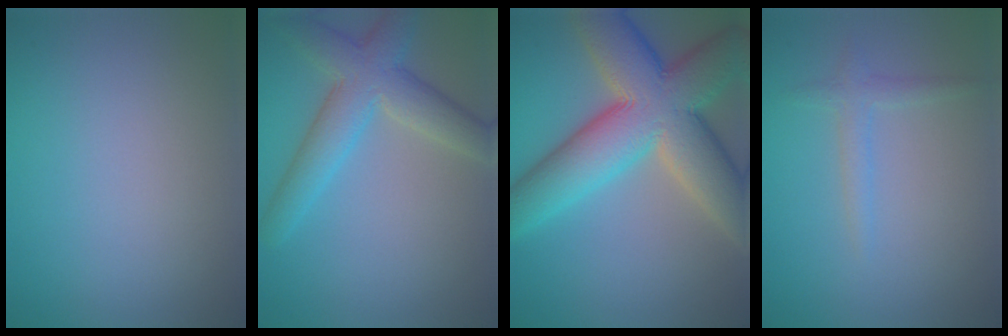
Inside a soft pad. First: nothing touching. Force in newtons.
{"total": 5.5, "press": 5.5, "slide": 0.4}
{"total": 12.9, "press": 12.9, "slide": 1.0}
{"total": 1.5, "press": 1.4, "slide": 0.1}